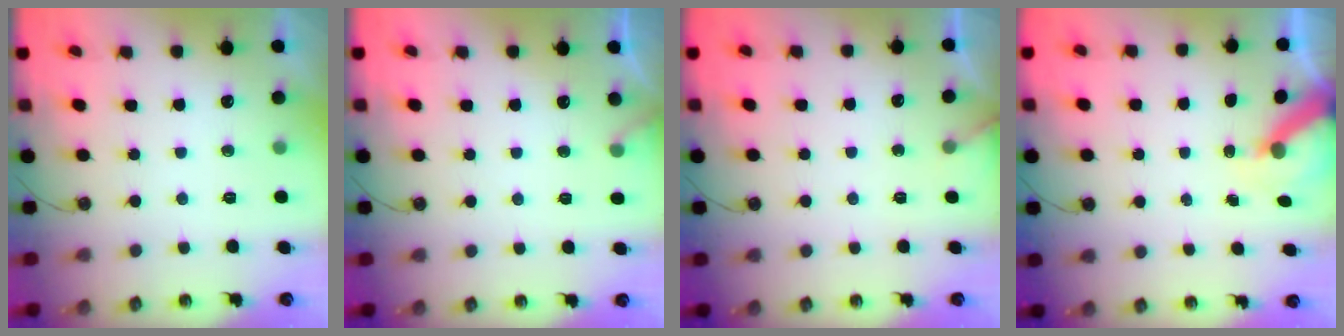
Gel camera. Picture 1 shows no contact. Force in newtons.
{"total": 4.0, "press": 4.0, "slide": 0.3}
{"total": 2.5, "press": 2.5, "slide": 0.3}
{"total": 5.8, "press": 5.8, "slide": 0.4}